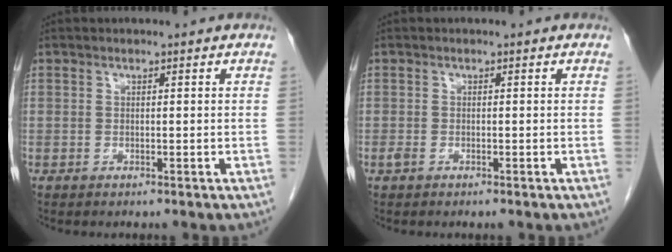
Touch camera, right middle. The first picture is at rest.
{"total": 1.1, "force": [-0.6, 0.5, 0.8], "torque": [-0.020, -0.002, -0.005]}